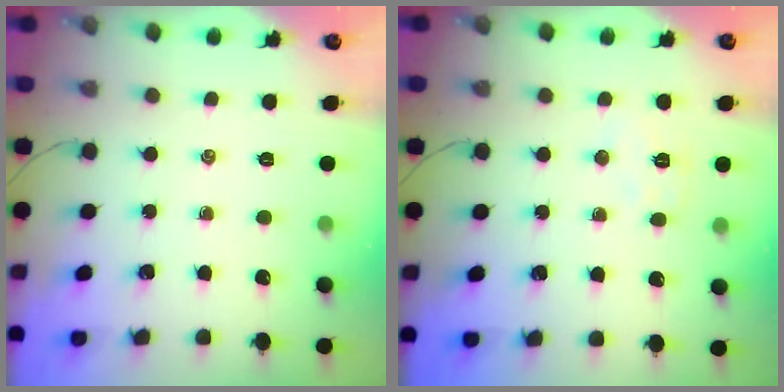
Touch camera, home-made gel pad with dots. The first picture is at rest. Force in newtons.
{"total": 5.5, "press": 5.5, "slide": 0.8}